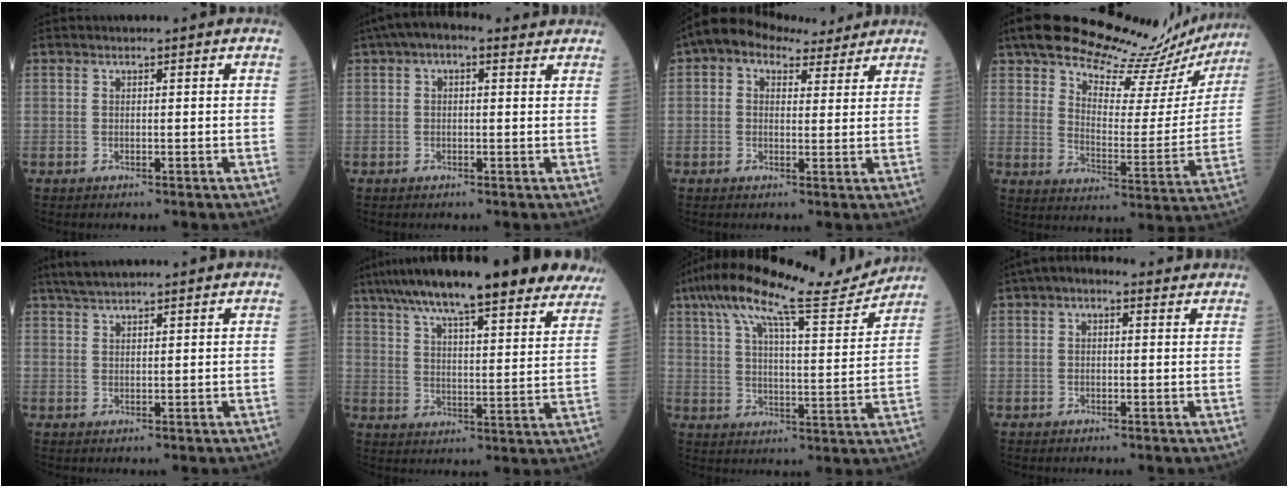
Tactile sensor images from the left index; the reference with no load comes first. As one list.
[{"total": 6.1, "force": [3.9, 2.6, 3.9], "torque": [-0.066, 0.048, 0.055]}, {"total": 7.2, "force": [5.1, 4.1, 3.0], "torque": [-0.049, 0.035, 0.078]}, {"total": 21.1, "force": [19.3, 5.2, 6.9], "torque": [-0.095, -0.049, 0.248]}, {"total": 3.7, "force": [3.2, 0.4, 1.8], "torque": [-0.034, 0.024, 0.062]}, {"total": 25.0, "force": [19.9, 4.6, 14.4], "torque": [-0.217, 0.037, 0.264]}, {"total": 16.2, "force": [14.1, 0.8, 7.9], "torque": [-0.143, 0.010, 0.211]}, {"total": 4.0, "force": [2.4, 2.1, 2.4], "torque": [-0.040, 0.036, 0.032]}]